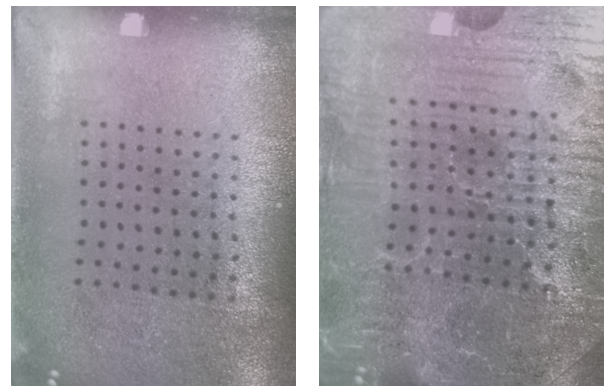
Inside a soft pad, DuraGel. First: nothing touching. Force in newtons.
{"total": 5.6, "press": 5.4, "slide": 1.6}